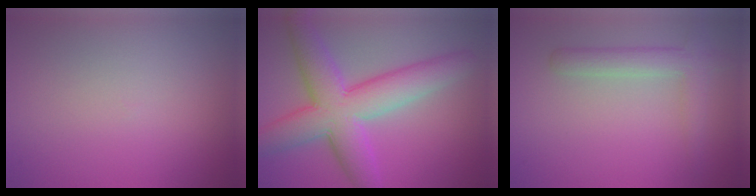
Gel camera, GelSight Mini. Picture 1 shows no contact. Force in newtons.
{"total": 8.7, "press": 8.7, "slide": 0.3}
{"total": 2.9, "press": 2.9, "slide": 0.2}